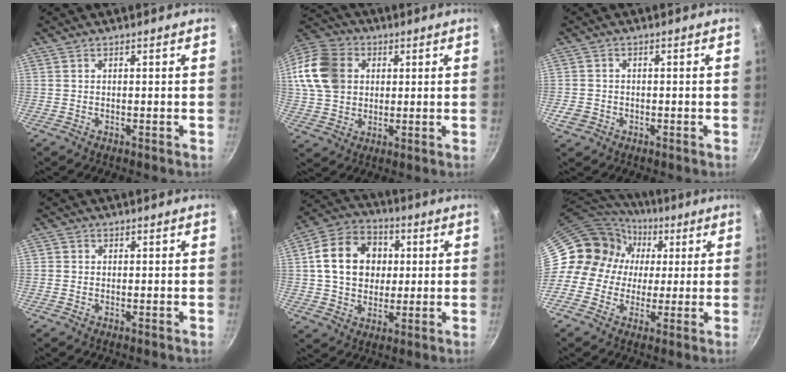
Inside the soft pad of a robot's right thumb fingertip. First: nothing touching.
{"total": 14.9, "force": [3.5, 11.8, 8.5], "torque": [-0.161, 0.011, 0.059]}
{"total": 3.2, "force": [-1.2, 2.7, 1.3], "torque": [-0.020, 0.009, -0.019]}
{"total": 1.0, "force": [0.0, 0.9, 0.3], "torque": [-0.002, 0.000, -0.004]}
{"total": 15.3, "force": [2.4, 12.2, 8.8], "torque": [-0.124, 0.016, 0.031]}
{"total": 15.0, "force": [2.5, 13.4, 6.2], "torque": [-0.068, 0.025, 0.025]}